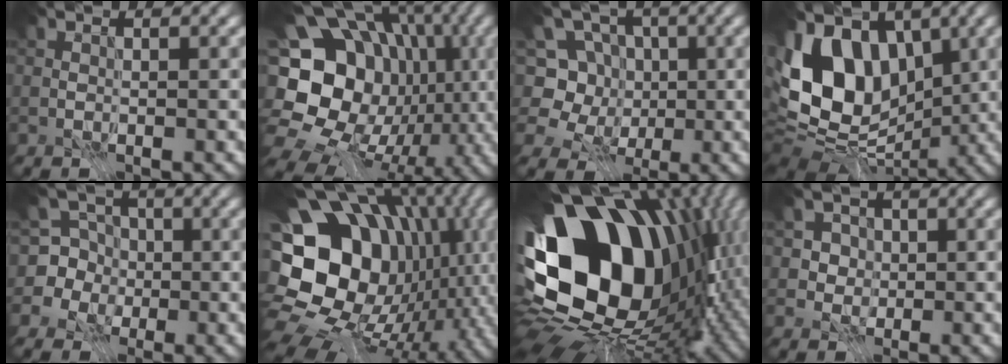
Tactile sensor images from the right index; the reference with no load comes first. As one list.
[{"total": 19.3, "force": [-1.4, 16.2, 10.3], "torque": [-0.173, 0.013, -0.046]}, {"total": 8.5, "force": [-2.5, 7.5, 3.1], "torque": [-0.051, 0.023, -0.083]}, {"total": 12.8, "force": [-0.3, 9.4, 8.7], "torque": [-0.156, 0.011, -0.022]}, {"total": 6.7, "force": [-0.7, 6.4, 1.8], "torque": [-0.041, 0.033, -0.056]}, {"total": 17.7, "force": [0.5, 14.3, 10.4], "torque": [-0.175, 0.007, 0.028]}, {"total": 20.2, "force": [1.4, 14.1, 14.3], "torque": [-0.277, -0.056, 0.059]}, {"total": 3.0, "force": [0.3, 2.8, 1.0], "torque": [-0.014, -0.009, 0.003]}]